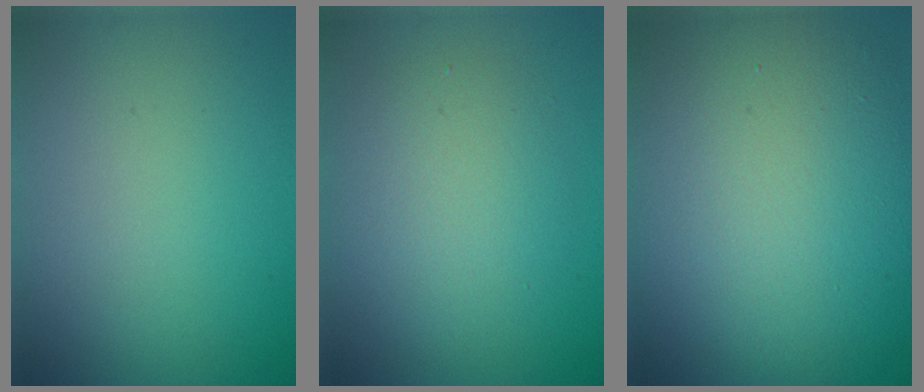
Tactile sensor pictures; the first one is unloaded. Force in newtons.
{"total": 4.0, "press": 4.0, "slide": 0.2}
{"total": 17.0, "press": 17.0, "slide": 1.0}